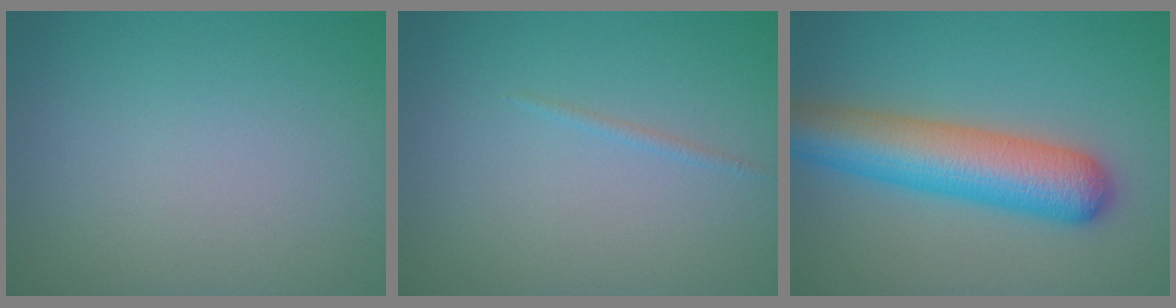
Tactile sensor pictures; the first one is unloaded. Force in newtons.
{"total": 0.6, "press": 0.6, "slide": 0.1}
{"total": 7.9, "press": 7.8, "slide": 0.4}